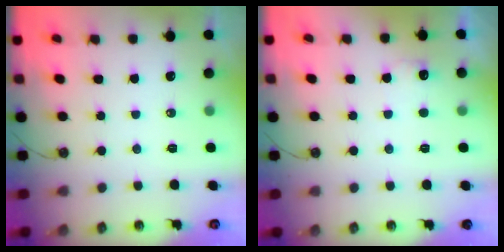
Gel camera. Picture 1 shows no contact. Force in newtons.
{"total": 6.1, "press": 6.0, "slide": 1.0}